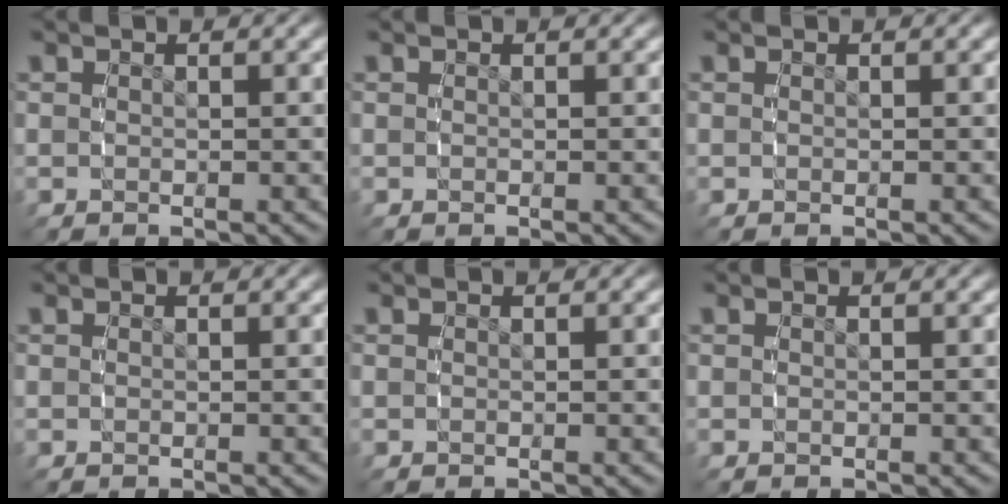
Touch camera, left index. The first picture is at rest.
{"total": 0.0}
{"total": 0.0}
{"total": 0.0}
{"total": 0.0}
{"total": 0.0}